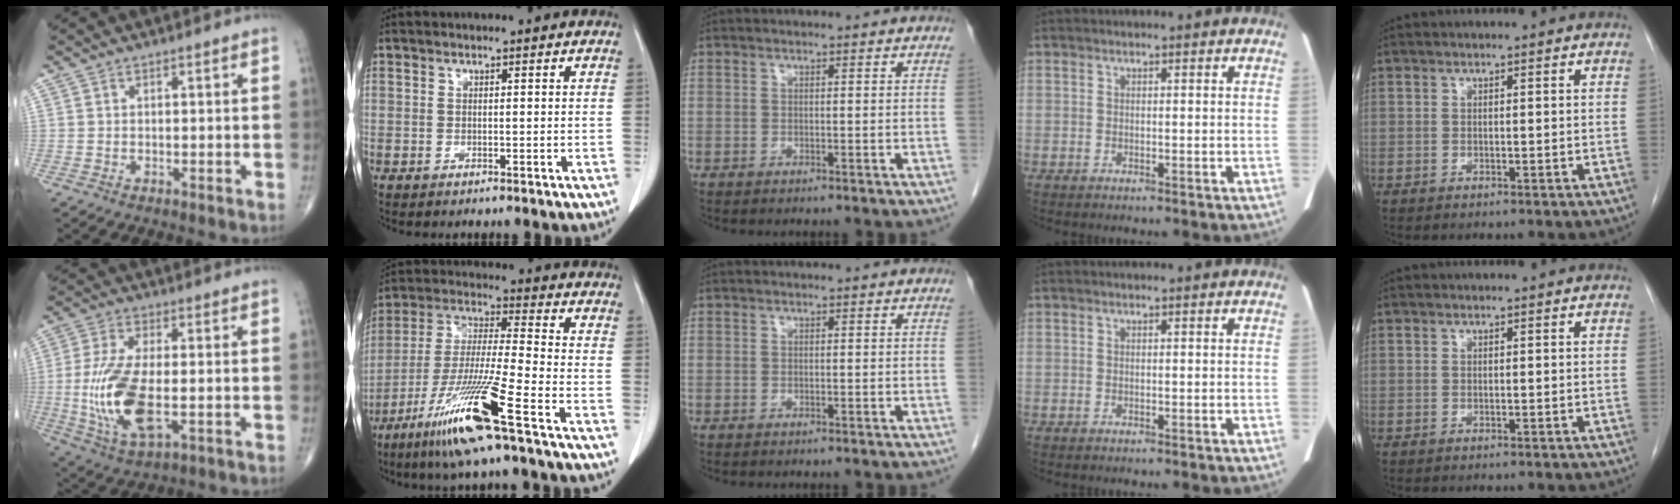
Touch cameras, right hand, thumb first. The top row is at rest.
{"thumb": {"total": 14.8, "force": [-2.1, 6.2, 13.3], "torque": [-0.282, -0.011, -0.033]}, "index": {"total": 15.2, "force": [-8.6, -0.9, 12.4], "torque": [-0.260, -0.042, -0.167]}}